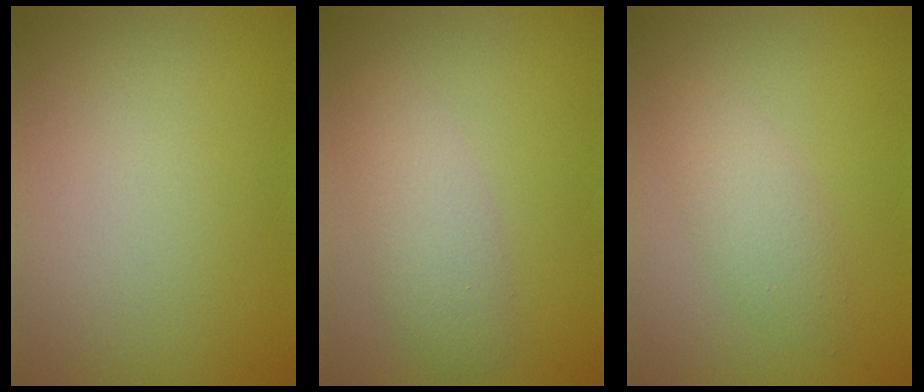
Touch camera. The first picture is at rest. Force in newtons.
{"total": 2.8, "press": 2.7, "slide": 0.3}
{"total": 2.2, "press": 2.2, "slide": 0.0}